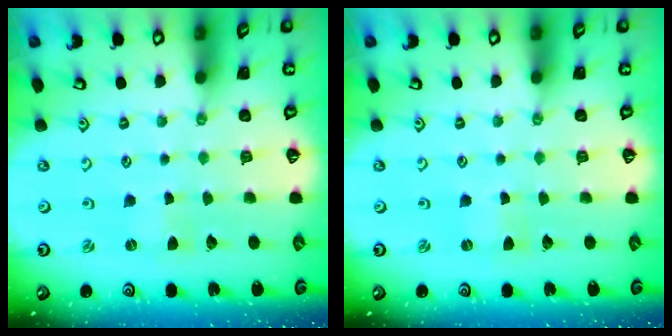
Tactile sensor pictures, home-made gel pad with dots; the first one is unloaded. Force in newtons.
{"total": 0.0}